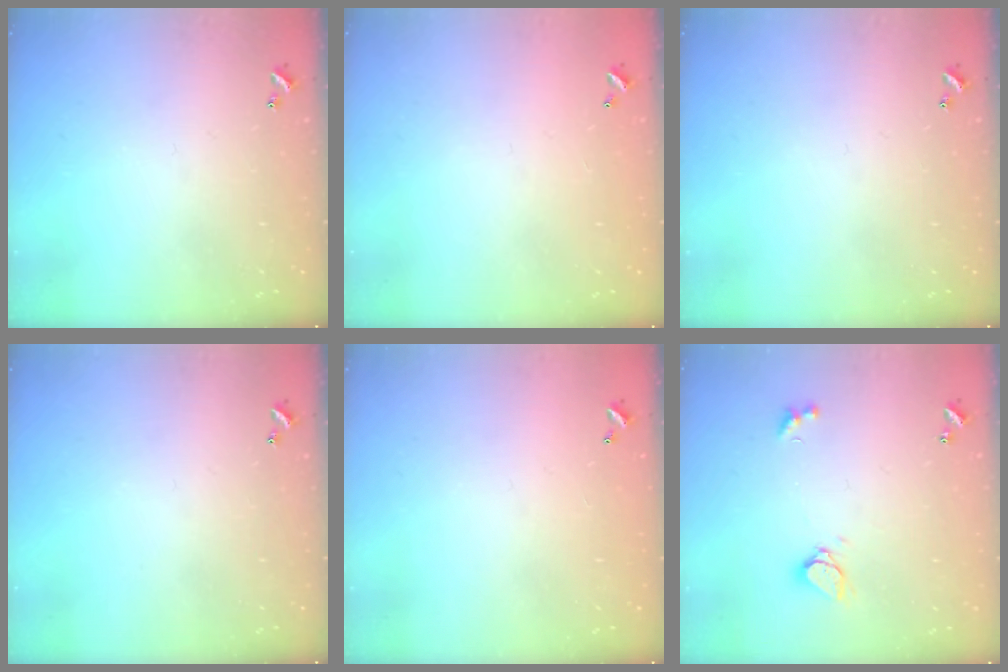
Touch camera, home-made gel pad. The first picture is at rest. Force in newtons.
{"total": 3.0, "press": 3.0, "slide": 0.1}
{"total": 0.0}
{"total": 0.0}
{"total": 3.0, "press": 3.0, "slide": 0.1}
{"total": 2.1, "press": 2.1, "slide": 0.6}